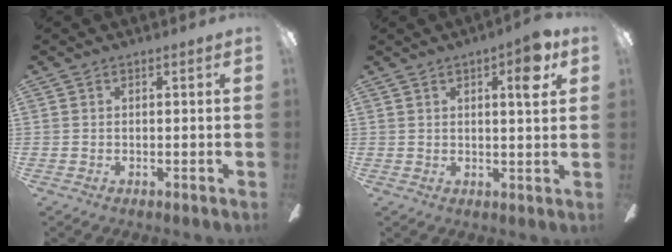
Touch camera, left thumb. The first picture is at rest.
{"total": 5.9, "force": [3.0, 1.4, 4.8], "torque": [-0.061, -0.012, 0.041]}